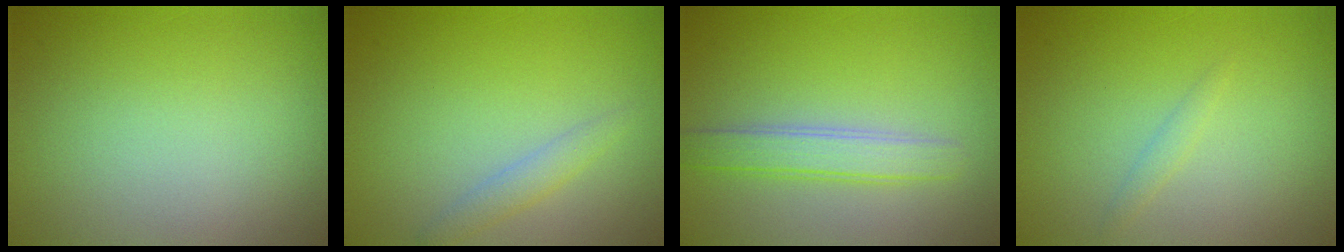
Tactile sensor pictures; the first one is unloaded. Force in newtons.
{"total": 1.5, "press": 1.5, "slide": 0.2}
{"total": 2.6, "press": 2.6, "slide": 0.2}
{"total": 0.8, "press": 0.8, "slide": 0.1}